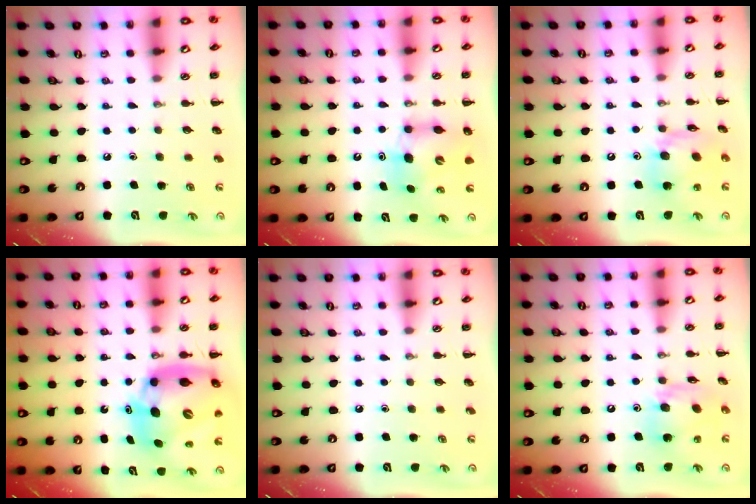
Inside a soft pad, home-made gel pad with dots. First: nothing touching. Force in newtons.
{"total": 6.8, "press": 6.7, "slide": 1.2}
{"total": 11.7, "press": 11.2, "slide": 3.3}
{"total": 15.1, "press": 14.4, "slide": 4.4}
{"total": 0.0}
{"total": 13.4, "press": 13.3, "slide": 1.8}